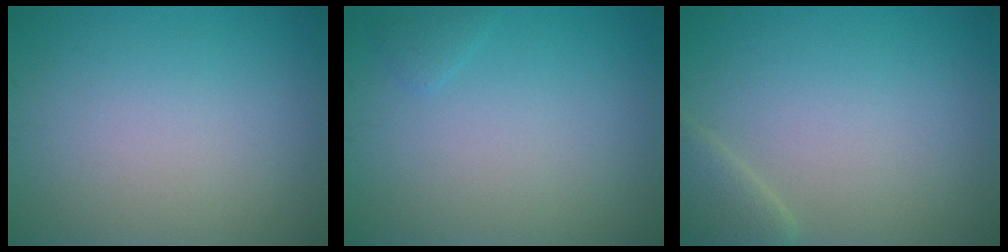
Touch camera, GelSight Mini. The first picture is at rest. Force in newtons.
{"total": 0.7, "press": 0.7, "slide": 0.1}
{"total": 2.5, "press": 2.5, "slide": 0.2}